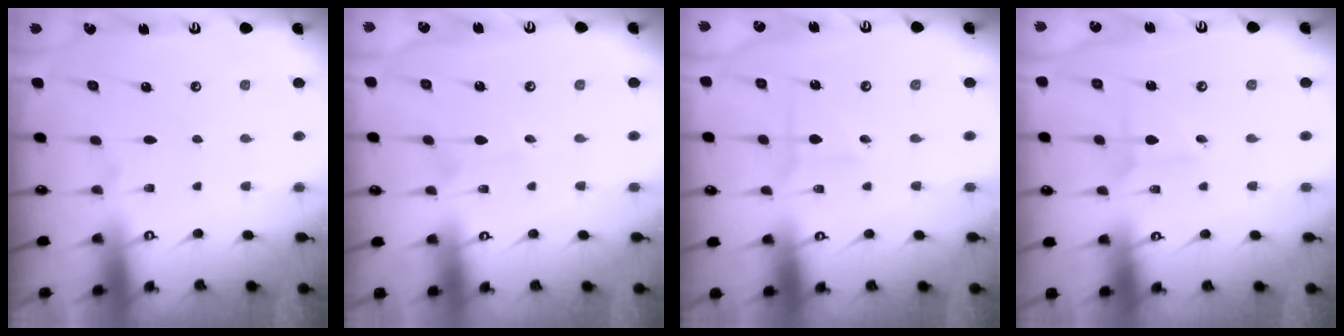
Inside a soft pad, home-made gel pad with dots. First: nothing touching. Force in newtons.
{"total": 1.5, "press": 1.4, "slide": 0.1}
{"total": 2.1, "press": 1.9, "slide": 0.7}
{"total": 1.8, "press": 1.8, "slide": 0.2}